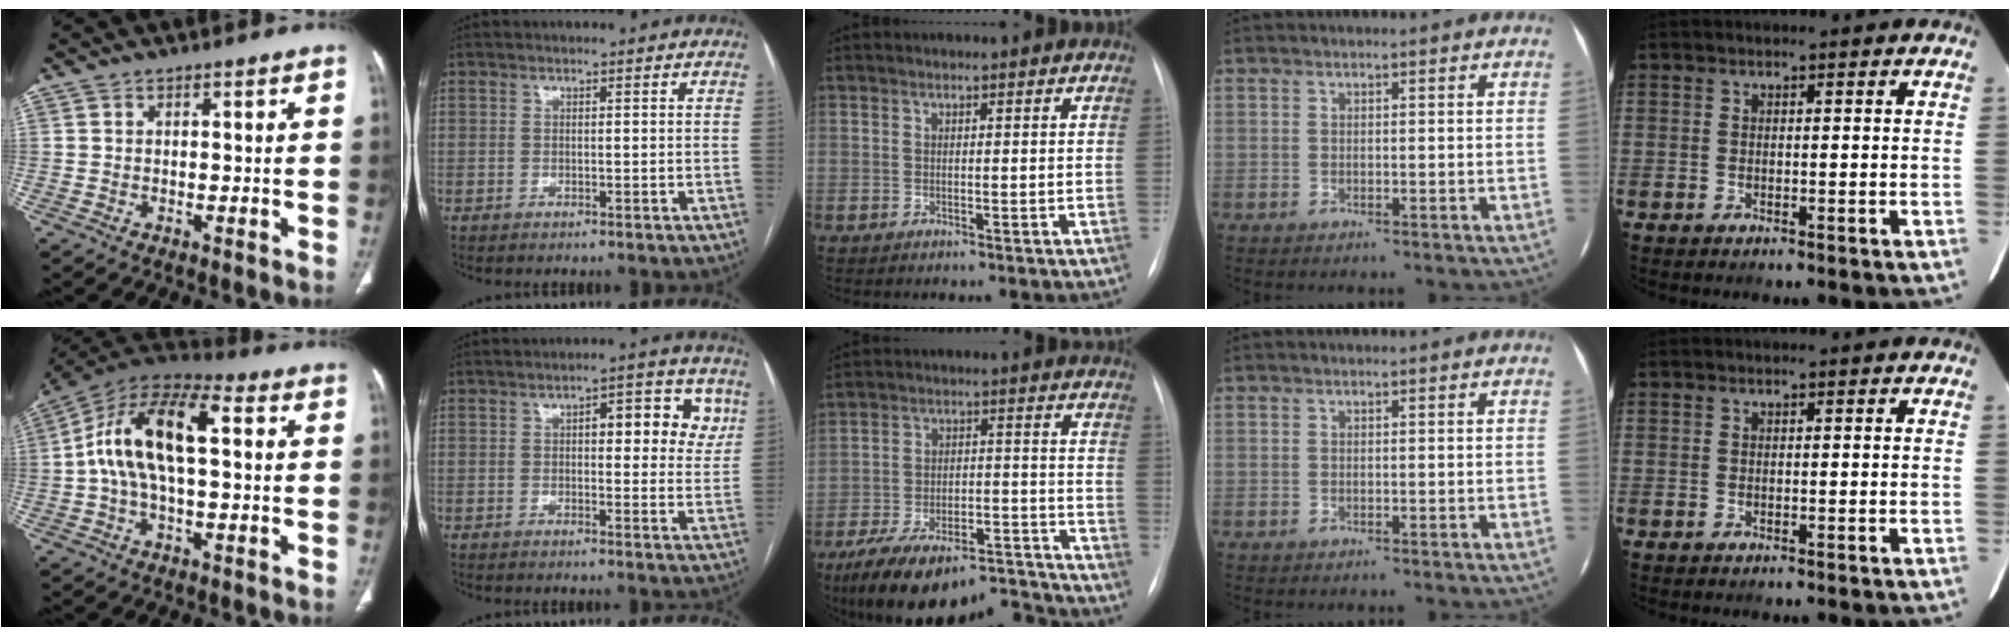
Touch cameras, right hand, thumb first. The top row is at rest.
{"thumb": {"total": 16.1, "force": [1.8, 7.6, 14.1], "torque": [-0.261, 0.046, 0.025]}, "index": {"total": 8.9, "force": [2.9, 3.7, 7.5], "torque": [-0.082, 0.018, 0.033]}, "middle": {"total": 18.6, "force": [-15.9, 6.0, 7.6], "torque": [-0.123, 0.025, -0.238]}}